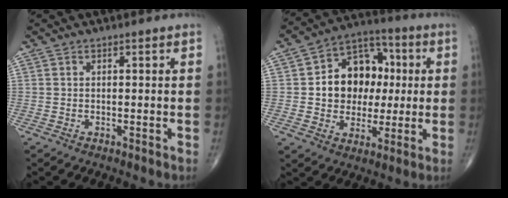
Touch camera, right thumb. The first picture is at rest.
{"total": 14.8, "force": [1.3, 11.6, 9.0], "torque": [-0.088, 0.025, 0.020]}